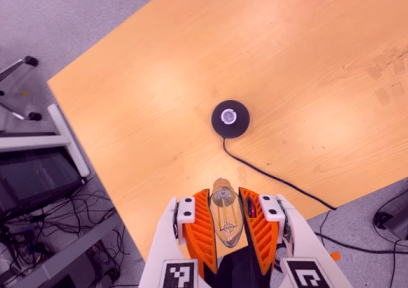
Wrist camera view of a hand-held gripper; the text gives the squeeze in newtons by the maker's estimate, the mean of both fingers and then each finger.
{"total": 20.7, "left": 22.5, "right": 18.9}